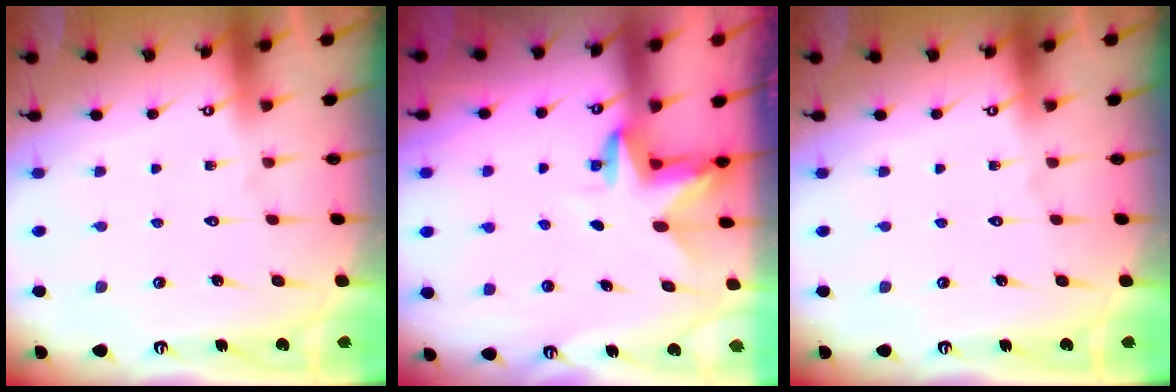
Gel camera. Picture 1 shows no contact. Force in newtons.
{"total": 3.4, "press": 3.4, "slide": 0.1}
{"total": 0.0}